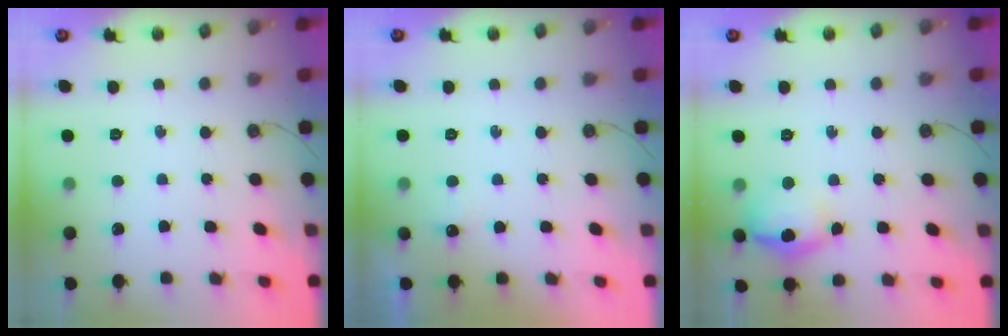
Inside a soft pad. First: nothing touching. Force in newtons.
{"total": 12.6, "press": 3.9, "slide": 12.0}
{"total": 11.9, "press": 11.7, "slide": 2.2}